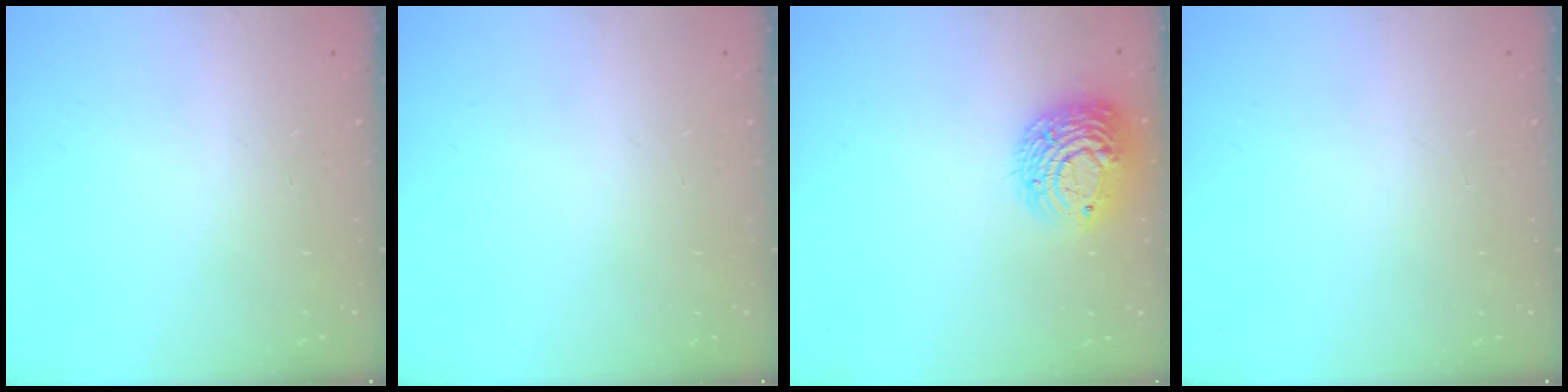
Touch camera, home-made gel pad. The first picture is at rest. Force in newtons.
{"total": 0.0}
{"total": 11.4, "press": 11.3, "slide": 1.0}
{"total": 0.0}